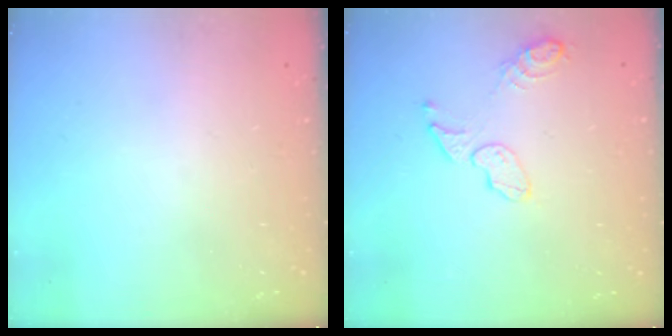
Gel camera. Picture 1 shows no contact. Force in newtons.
{"total": 6.8, "press": 6.8, "slide": 0.5}